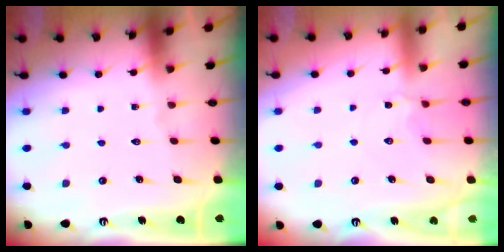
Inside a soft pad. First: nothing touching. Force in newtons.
{"total": 2.7, "press": 2.6, "slide": 0.5}